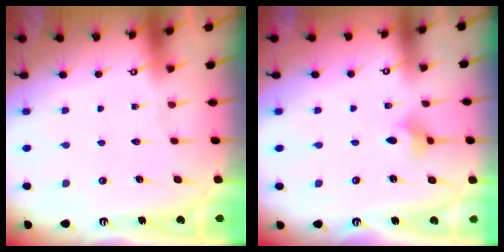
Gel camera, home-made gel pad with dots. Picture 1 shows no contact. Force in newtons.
{"total": 4.6, "press": 4.5, "slide": 0.8}